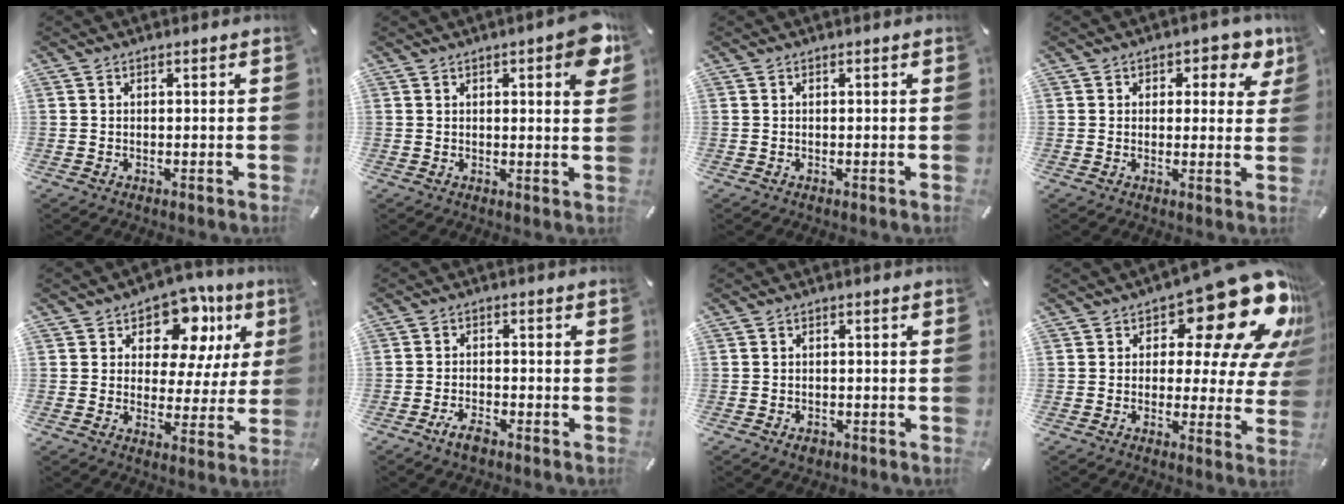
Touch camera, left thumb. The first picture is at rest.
{"total": 6.5, "force": [2.6, 2.2, 5.6], "torque": [-0.068, -0.010, 0.039]}
{"total": 0.0}
{"total": 5.0, "force": [2.2, 3.6, 2.6], "torque": [-0.014, -0.011, 0.030]}
{"total": 13.1, "force": [7.3, 8.3, 6.9], "torque": [-0.105, -0.044, 0.132]}
{"total": 3.9, "force": [-2.7, 1.5, 2.2], "torque": [-0.049, 0.010, -0.054]}
{"total": 1.7, "force": [-1.0, 1.2, 0.8], "torque": [-0.013, 0.005, -0.020]}
{"total": 21.1, "force": [11.6, 9.2, 15.0], "torque": [-0.189, -0.084, 0.188]}